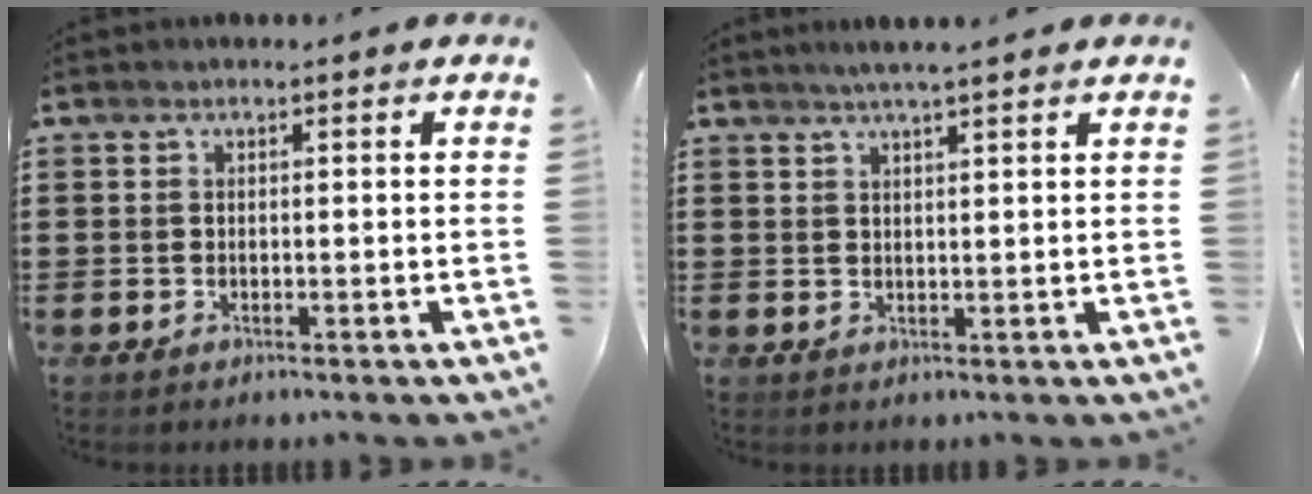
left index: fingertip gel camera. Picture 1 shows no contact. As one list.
[{"total": 2.8, "force": [2.4, -0.2, 1.4], "torque": [-0.032, 0.001, 0.045]}]